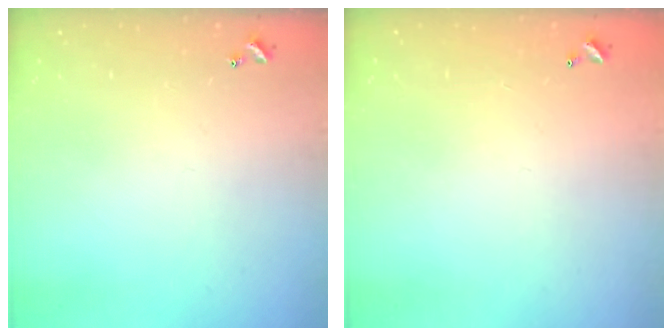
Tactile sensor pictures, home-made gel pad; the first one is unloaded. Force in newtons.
{"total": 3.0, "press": 3.0, "slide": 0.1}